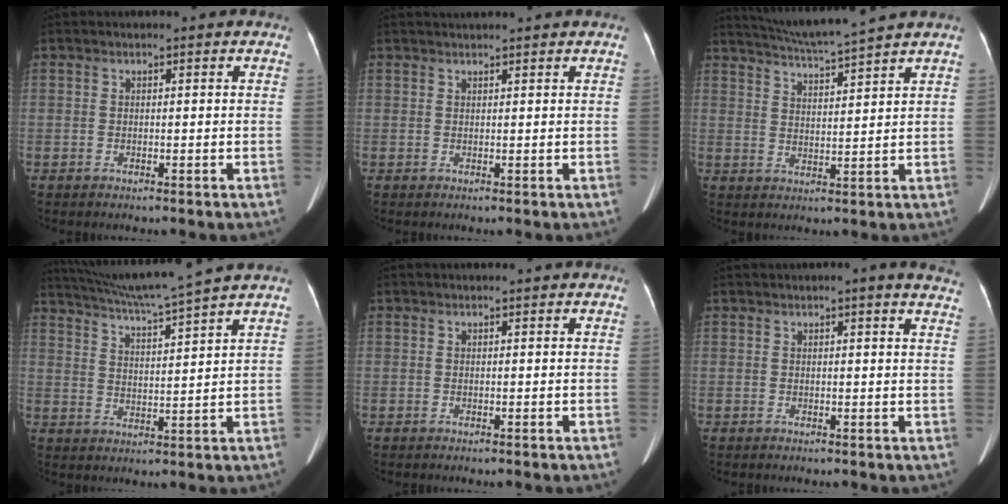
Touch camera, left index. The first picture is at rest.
{"total": 3.4, "force": [3.1, -0.3, 1.2], "torque": [-0.012, 0.028, 0.047]}
{"total": 8.7, "force": [7.9, -1.8, 3.0], "torque": [-0.061, 0.003, 0.136]}
{"total": 11.8, "force": [10.5, -2.4, 4.9], "torque": [-0.093, -0.005, 0.173]}
{"total": 0.7, "force": [-0.7, 0.0, -0.1], "torque": [0.002, 0.006, -0.006]}
{"total": 7.9, "force": [6.6, 0.4, 4.5], "torque": [-0.047, 0.004, 0.051]}